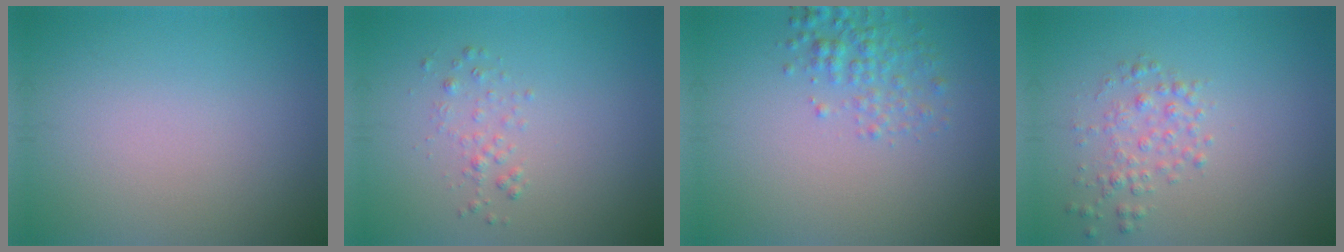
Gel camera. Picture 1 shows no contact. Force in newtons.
{"total": 1.0, "press": 1.0, "slide": 0.1}
{"total": 2.3, "press": 2.3, "slide": 0.1}
{"total": 1.9, "press": 1.9, "slide": 0.0}